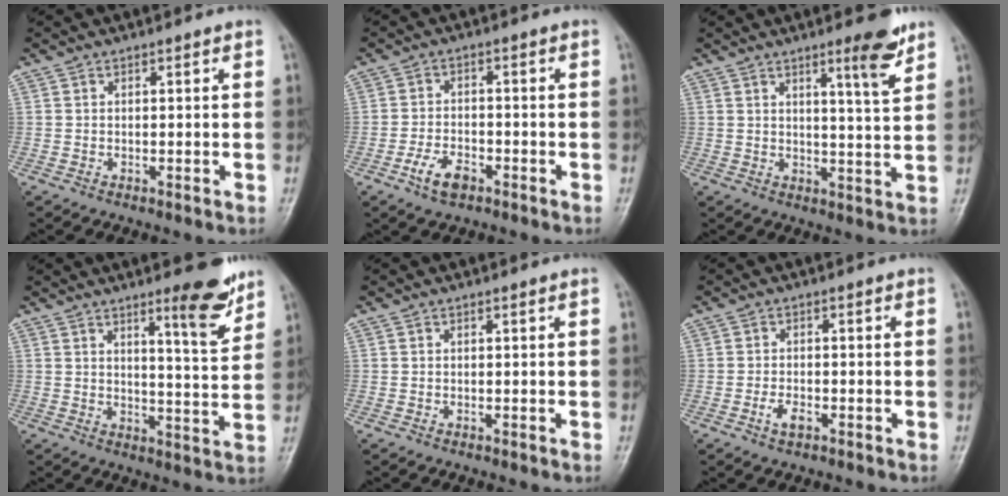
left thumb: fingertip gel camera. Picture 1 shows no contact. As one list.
[{"total": 5.1, "force": [-3.0, 2.7, 3.1], "torque": [-0.056, 0.017, -0.054]}, {"total": 6.8, "force": [4.4, 0.6, 5.1], "torque": [-0.069, -0.033, 0.063]}, {"total": 9.0, "force": [6.0, 1.4, 6.6], "torque": [-0.078, -0.045, 0.084]}, {"total": 0.0}, {"total": 2.6, "force": [-1.4, 1.3, 1.7], "torque": [-0.033, 0.006, -0.024]}]